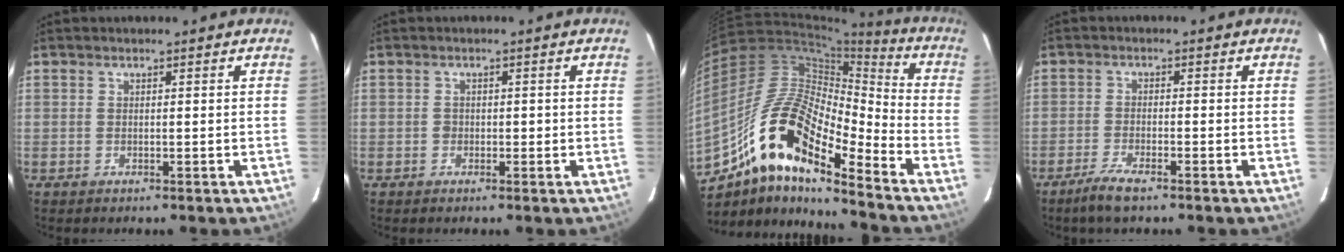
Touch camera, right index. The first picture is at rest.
{"total": 1.2, "force": [-0.2, 1.0, 0.6], "torque": [-0.006, 0.004, -0.004]}
{"total": 17.0, "force": [-9.9, 4.8, 13.0], "torque": [-0.249, 0.035, -0.167]}
{"total": 4.0, "force": [-3.0, 0.4, 2.6], "torque": [-0.058, -0.007, -0.056]}